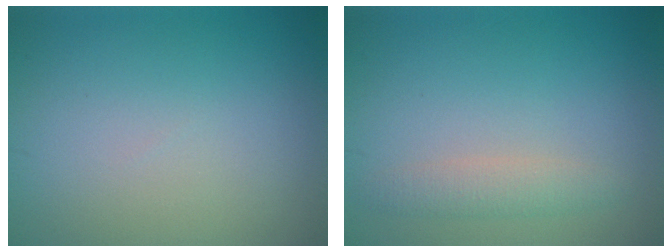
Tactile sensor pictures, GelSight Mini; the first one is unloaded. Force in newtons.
{"total": 1.8, "press": 1.8, "slide": 0.2}